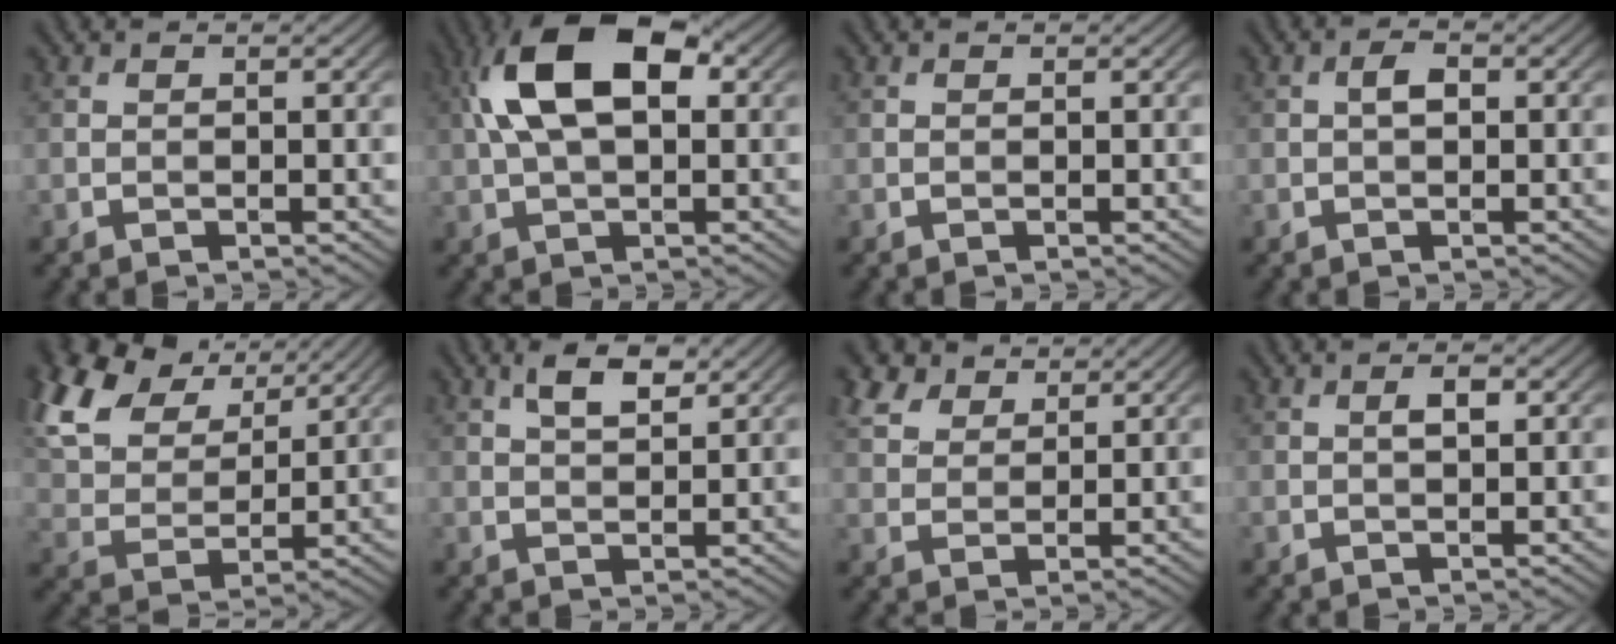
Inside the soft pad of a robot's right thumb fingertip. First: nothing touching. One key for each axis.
{"total": 11.8, "fx": 2.6, "fy": 6.0, "fz": 9.9, "tx": -0.200, "ty": 0.020, "tz": 0.039}
{"total": 0.0}
{"total": 1.7, "fx": 0.0, "fy": 0.8, "fz": 1.4, "tx": -0.025, "ty": 0.008, "tz": -0.001}
{"total": 14.0, "fx": 8.2, "fy": 7.7, "fz": 8.3, "tx": -0.233, "ty": 0.034, "tz": 0.141}
{"total": 3.9, "fx": 2.1, "fy": 1.5, "fz": 2.9, "tx": -0.062, "ty": 0.006, "tz": 0.040}
{"total": 4.9, "fx": 3.5, "fy": 2.7, "fz": 2.1, "tx": -0.061, "ty": 0.010, "tz": 0.075}
{"total": 1.6, "fx": 0.3, "fy": 0.5, "fz": 1.4, "tx": -0.026, "ty": 0.003, "tz": 0.003}